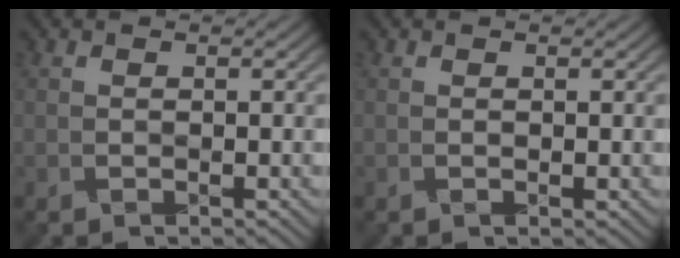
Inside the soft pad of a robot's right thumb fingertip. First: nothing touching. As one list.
[{"total": 0.0}]